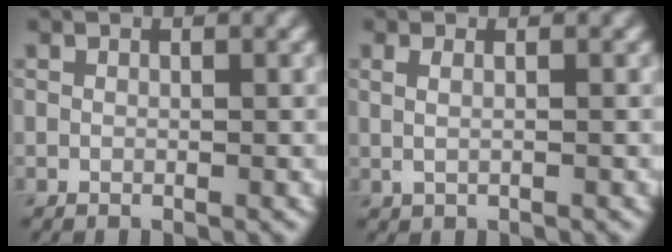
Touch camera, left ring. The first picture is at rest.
{"total": 1.3, "force": [0.4, 0.6, 1.2], "torque": [-0.021, -0.005, 0.004]}